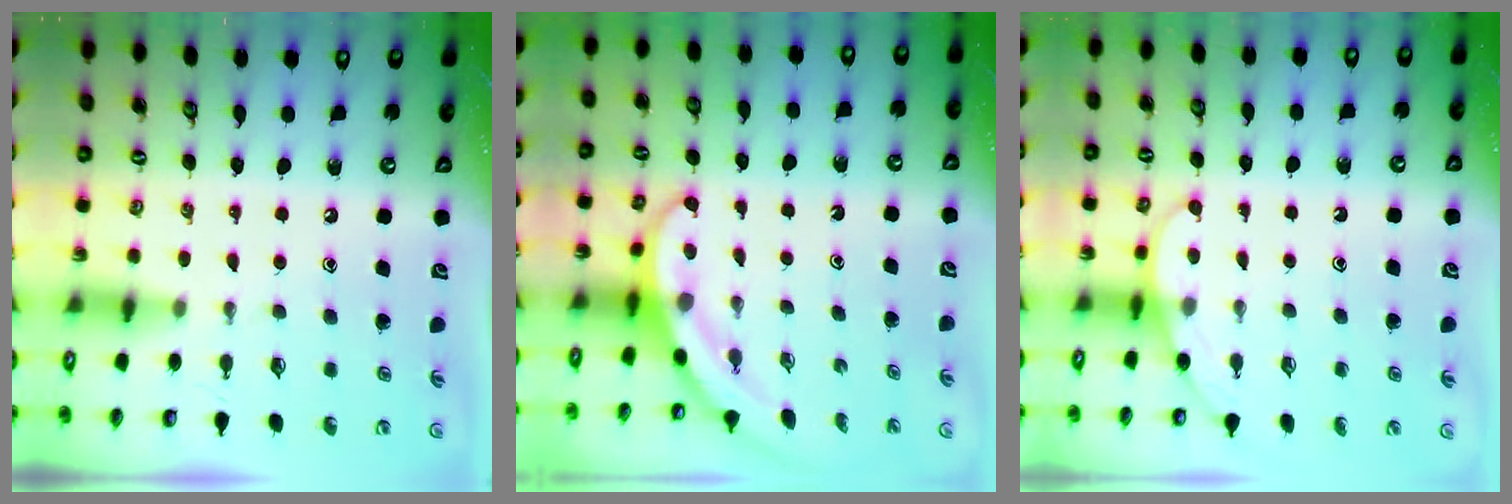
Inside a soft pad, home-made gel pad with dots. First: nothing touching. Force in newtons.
{"total": 3.7, "press": 3.7, "slide": 0.4}
{"total": 4.6, "press": 4.5, "slide": 0.4}